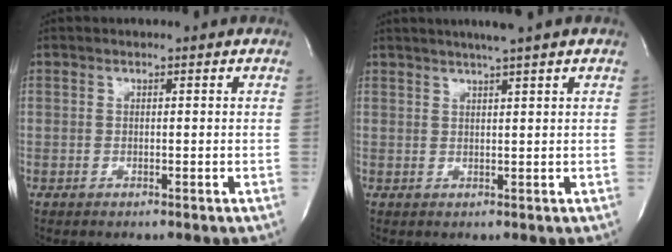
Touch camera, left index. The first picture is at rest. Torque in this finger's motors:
{"motor_torque": [0.49, -0.53, 0.14, 0.04]}